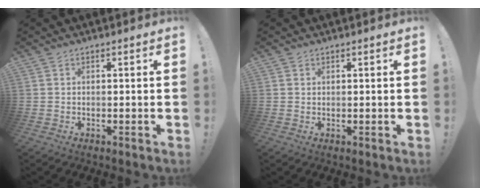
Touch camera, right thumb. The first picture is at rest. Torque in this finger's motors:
{"motor_torque": [-0.16, -0.13, -0.19, 0.28, 0.01]}